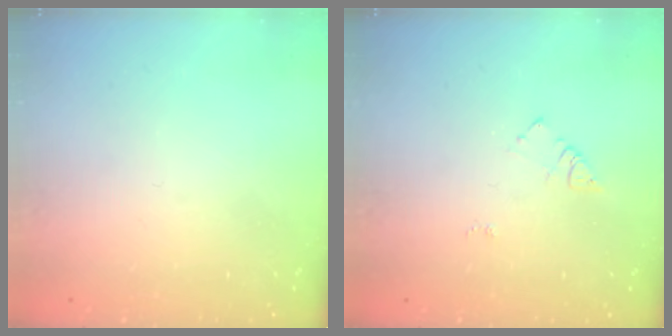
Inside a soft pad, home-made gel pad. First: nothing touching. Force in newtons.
{"total": 5.4, "press": 5.4, "slide": 0.5}